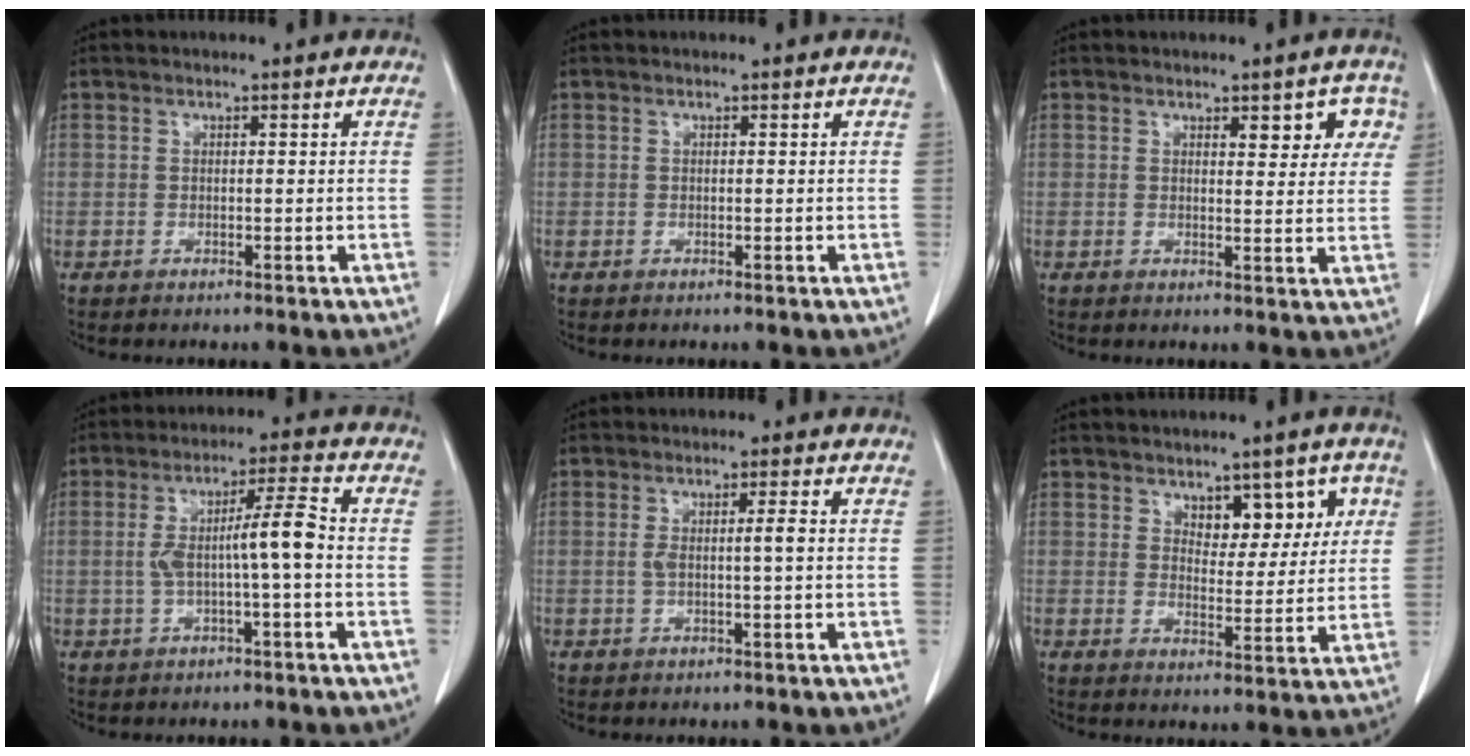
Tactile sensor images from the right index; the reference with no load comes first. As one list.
[{"total": 0.0}, {"total": 5.2, "force": [2.6, 2.2, 3.9], "torque": [-0.035, 0.007, 0.028]}, {"total": 7.0, "force": [-0.7, 0.3, 7.0], "torque": [-0.127, 0.020, -0.010]}, {"total": 2.7, "force": [0.0, 0.0, 2.7], "torque": [-0.052, 0.005, 0.002]}, {"total": 6.7, "force": [3.1, 3.8, 4.6], "torque": [-0.047, 0.011, 0.048]}]